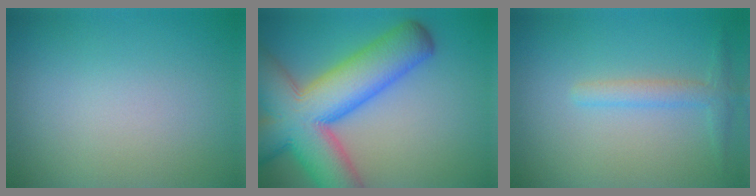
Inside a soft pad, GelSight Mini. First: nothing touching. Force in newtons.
{"total": 14.1, "press": 14.1, "slide": 0.7}
{"total": 2.0, "press": 2.0, "slide": 0.1}